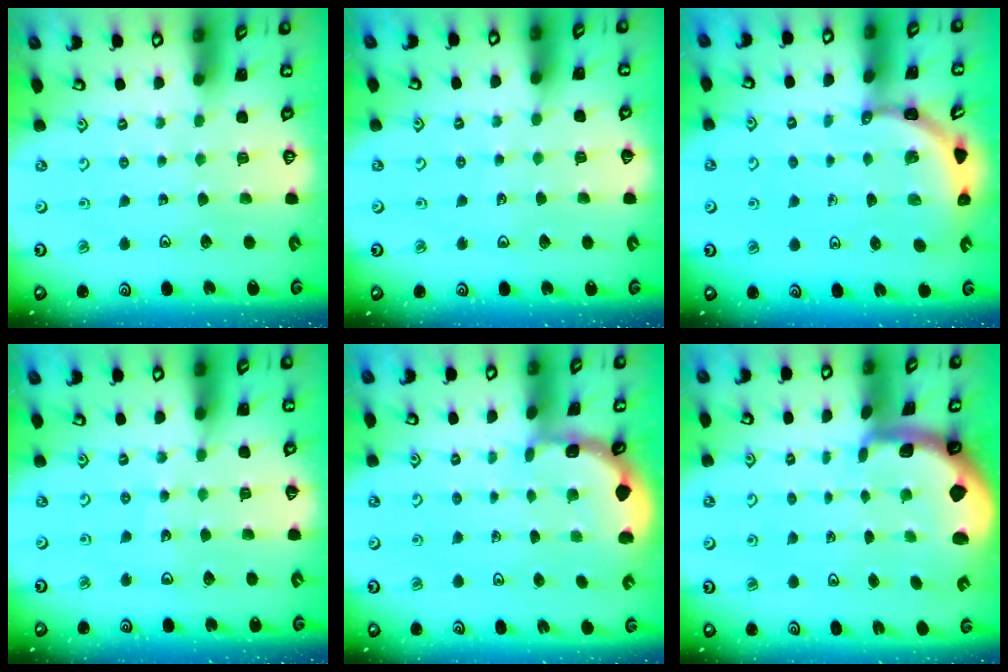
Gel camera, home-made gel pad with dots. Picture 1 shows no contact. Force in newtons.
{"total": 2.9, "press": 2.9, "slide": 0.2}
{"total": 3.4, "press": 3.4, "slide": 0.2}
{"total": 7.0, "press": 6.4, "slide": 2.9}
{"total": 1.3, "press": 1.3, "slide": 0.1}
{"total": 1.9, "press": 1.9, "slide": 0.6}